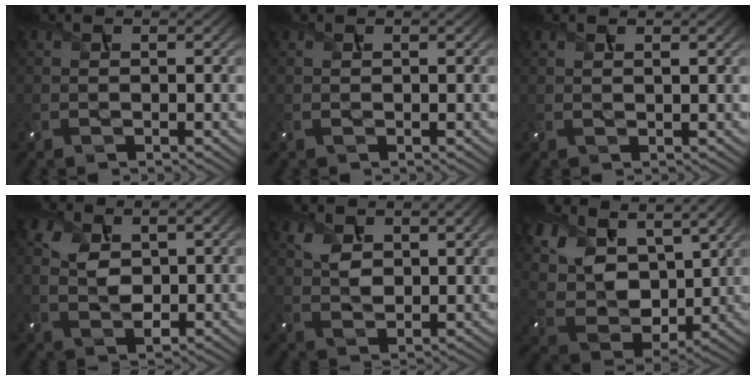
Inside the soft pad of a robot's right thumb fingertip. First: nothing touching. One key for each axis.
{"total": 0.0}
{"total": 0.7, "fx": 0.6, "fy": 0.0, "fz": 0.5, "tx": -0.012, "ty": 0.001, "tz": 0.010}
{"total": 4.5, "fx": 1.1, "fy": 2.6, "fz": 3.5, "tx": -0.077, "ty": -0.004, "tz": 0.023}
{"total": 5.0, "fx": 2.7, "fy": 2.5, "fz": 3.4, "tx": -0.076, "ty": -0.004, "tz": 0.054}
{"total": 12.5, "fx": 7.3, "fy": 7.1, "fz": 7.2, "tx": -0.226, "ty": 0.017, "tz": 0.125}